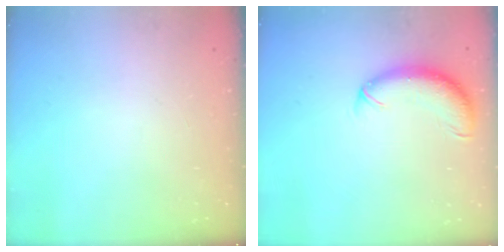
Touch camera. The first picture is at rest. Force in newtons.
{"total": 11.5, "press": 11.2, "slide": 2.6}